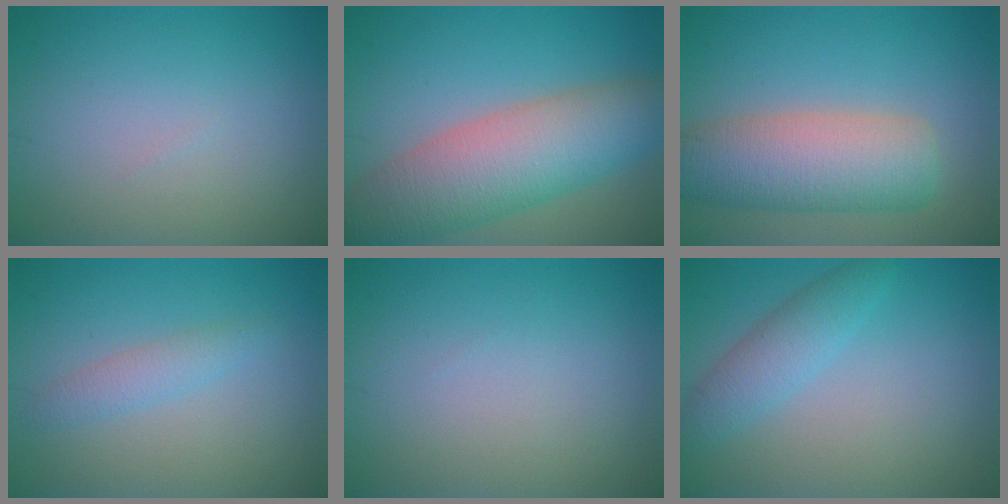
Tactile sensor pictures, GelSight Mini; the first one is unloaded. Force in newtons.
{"total": 9.3, "press": 9.3, "slide": 0.6}
{"total": 7.9, "press": 7.9, "slide": 0.3}
{"total": 1.8, "press": 1.8, "slide": 0.1}
{"total": 0.0}
{"total": 3.0, "press": 3.0, "slide": 0.1}